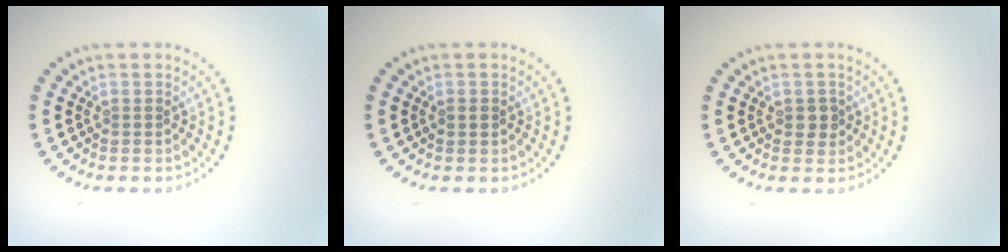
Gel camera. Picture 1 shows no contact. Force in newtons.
{"total": 1.0, "press": 1.0, "slide": 0.1}
{"total": 1.4, "press": 1.4, "slide": 0.1}